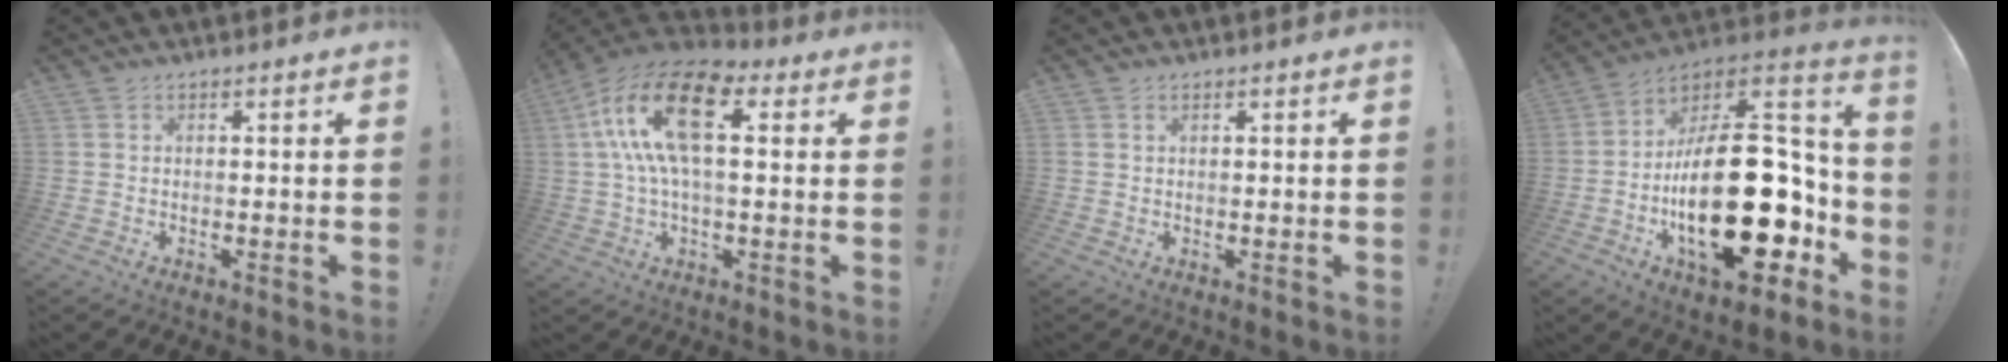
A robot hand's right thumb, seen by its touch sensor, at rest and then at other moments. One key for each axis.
{"total": 18.5, "fx": 4.9, "fy": 8.5, "fz": 15.7, "tx": -0.297, "ty": 0.005, "tz": 0.081}
{"total": 0.5, "fx": 0.3, "fy": 0.2, "fz": 0.4, "tx": -0.014, "ty": 0.003, "tz": 0.008}
{"total": 35.4, "fx": -7.2, "fy": 17.3, "fz": 30.0, "tx": -0.492, "ty": 0.038, "tz": -0.098}